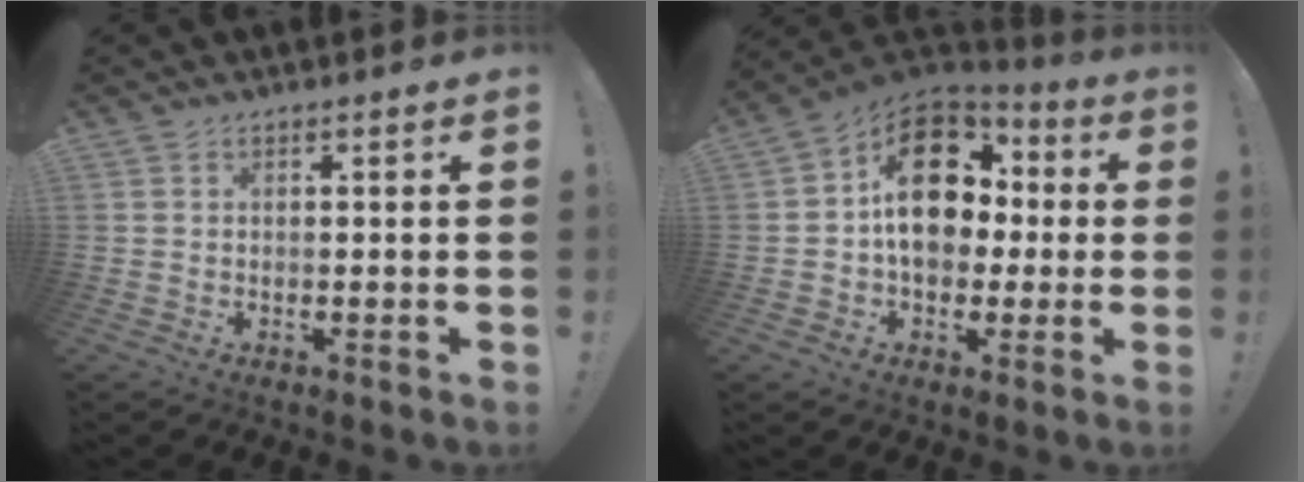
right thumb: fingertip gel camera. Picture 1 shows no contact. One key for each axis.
{"total": 18.3, "fx": 2.1, "fy": 13.4, "fz": 12.3, "tx": -0.182, "ty": 0.014, "tz": 0.039}